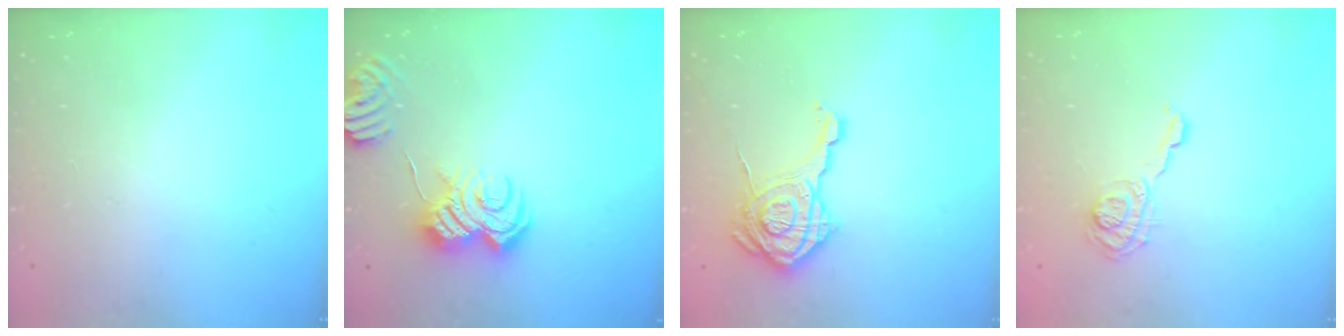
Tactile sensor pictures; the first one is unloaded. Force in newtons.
{"total": 11.9, "press": 11.9, "slide": 0.7}
{"total": 17.5, "press": 17.5, "slide": 0.7}
{"total": 9.2, "press": 9.2, "slide": 0.4}